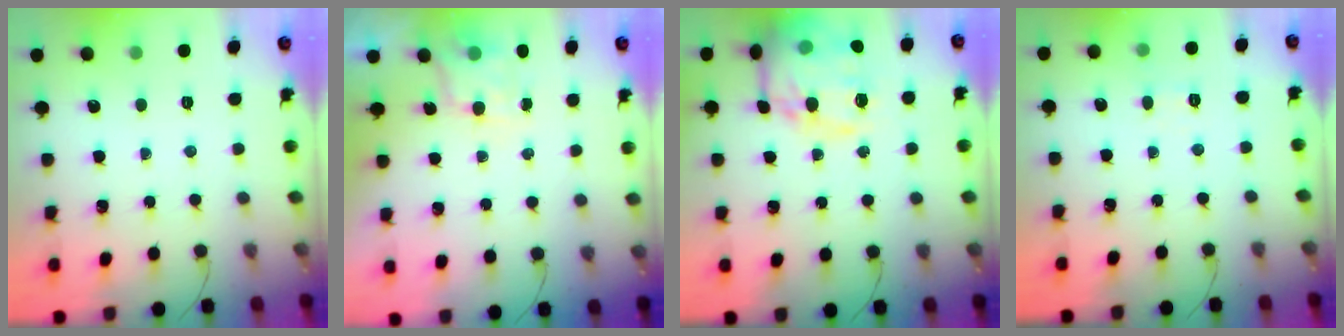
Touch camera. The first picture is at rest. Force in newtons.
{"total": 4.9, "press": 4.9, "slide": 0.6}
{"total": 20.7, "press": 20.6, "slide": 2.2}
{"total": 4.3, "press": 4.2, "slide": 1.2}